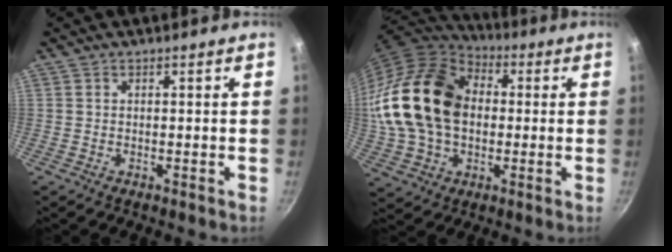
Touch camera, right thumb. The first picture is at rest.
{"total": 24.0, "force": [1.5, 17.0, 16.9], "torque": [-0.319, 0.036, 0.028]}